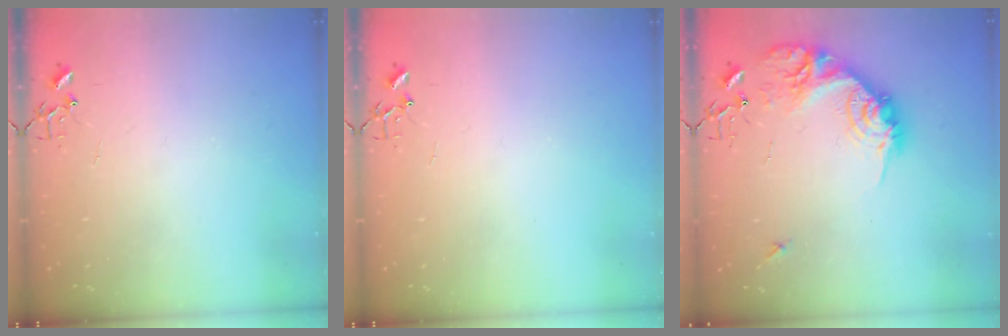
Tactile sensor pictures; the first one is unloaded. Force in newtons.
{"total": 0.0}
{"total": 18.2, "press": 18.2, "slide": 1.3}